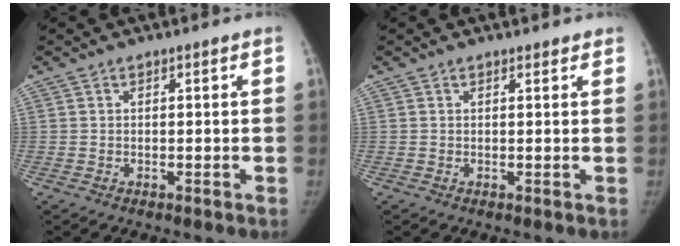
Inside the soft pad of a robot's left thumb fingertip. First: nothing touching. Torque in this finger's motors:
{"motor_torque": [-0.20, -0.10, -0.22, -0.06, -0.02]}